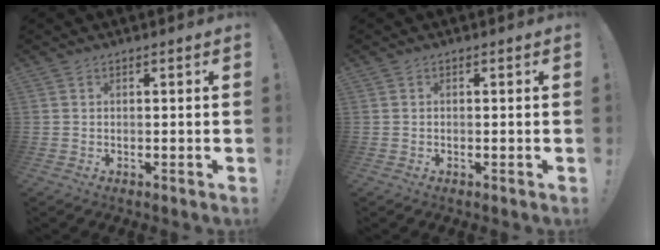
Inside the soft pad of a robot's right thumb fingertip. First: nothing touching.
{"total": 0.0}